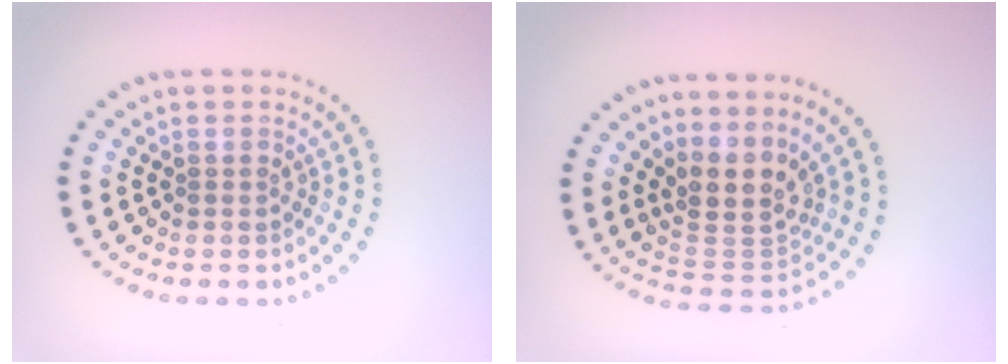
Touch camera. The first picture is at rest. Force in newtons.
{"total": 3.9, "press": 3.2, "slide": 2.3}